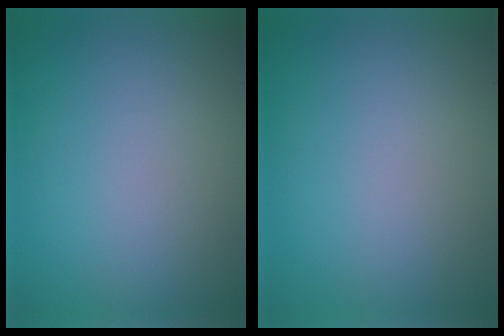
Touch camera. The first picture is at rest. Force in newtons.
{"total": 0.0}